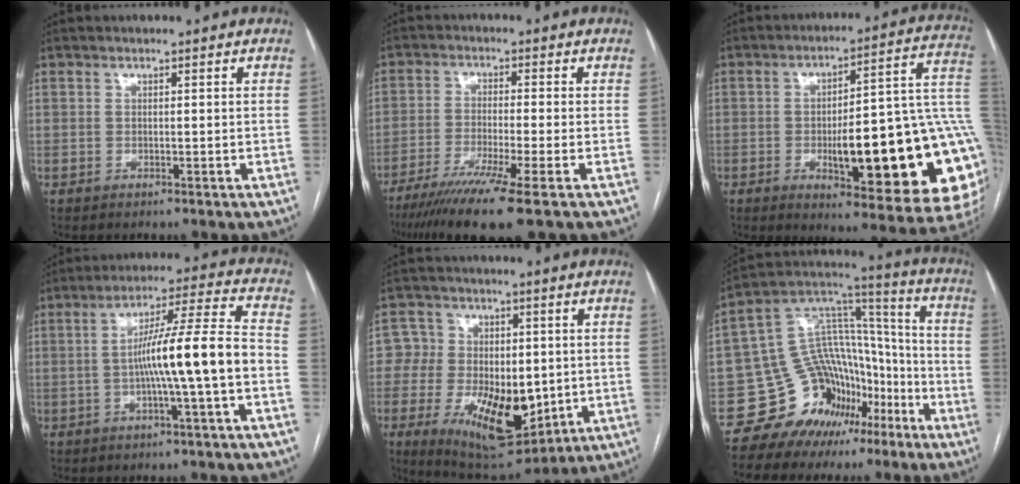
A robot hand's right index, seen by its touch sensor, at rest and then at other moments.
{"total": 11.2, "force": [-7.7, -1.3, 8.1], "torque": [-0.136, -0.030, -0.124]}
{"total": 26.9, "force": [-3.9, 5.7, 26.0], "torque": [-0.247, 0.016, -0.044]}
{"total": 11.9, "force": [-2.4, -0.7, 11.7], "torque": [-0.195, 0.019, -0.041]}
{"total": 16.9, "force": [-3.4, 10.6, 12.7], "torque": [-0.224, 0.003, -0.035]}
{"total": 16.7, "force": [-10.2, 11.8, 6.1], "torque": [-0.089, 0.103, -0.158]}